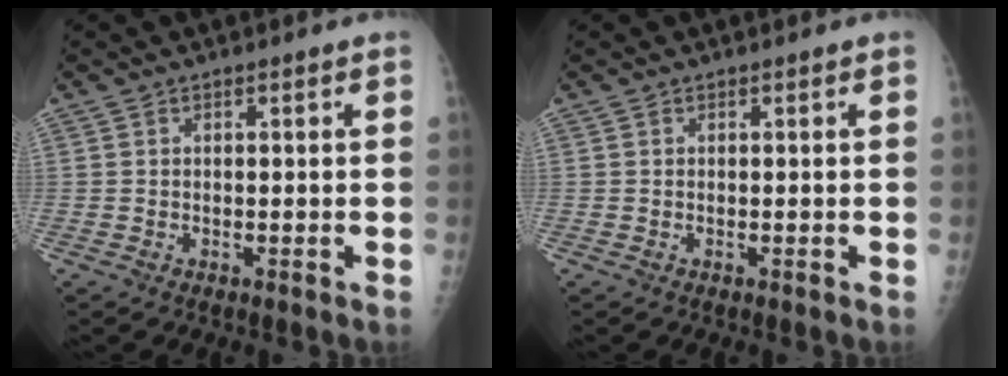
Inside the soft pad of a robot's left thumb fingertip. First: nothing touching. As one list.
[{"total": 0.0}]